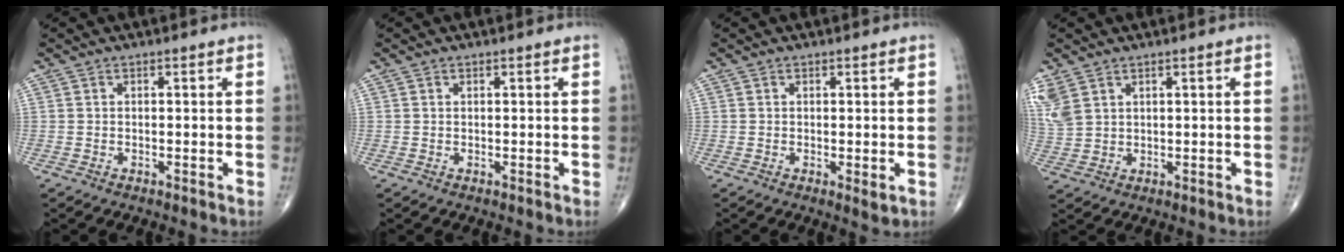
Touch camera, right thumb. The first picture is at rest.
{"total": 0.0}
{"total": 1.7, "force": [-0.2, 0.6, 1.5], "torque": [-0.026, -0.008, -0.001]}
{"total": 6.5, "force": [3.5, 4.2, 3.6], "torque": [-0.091, -0.002, 0.085]}